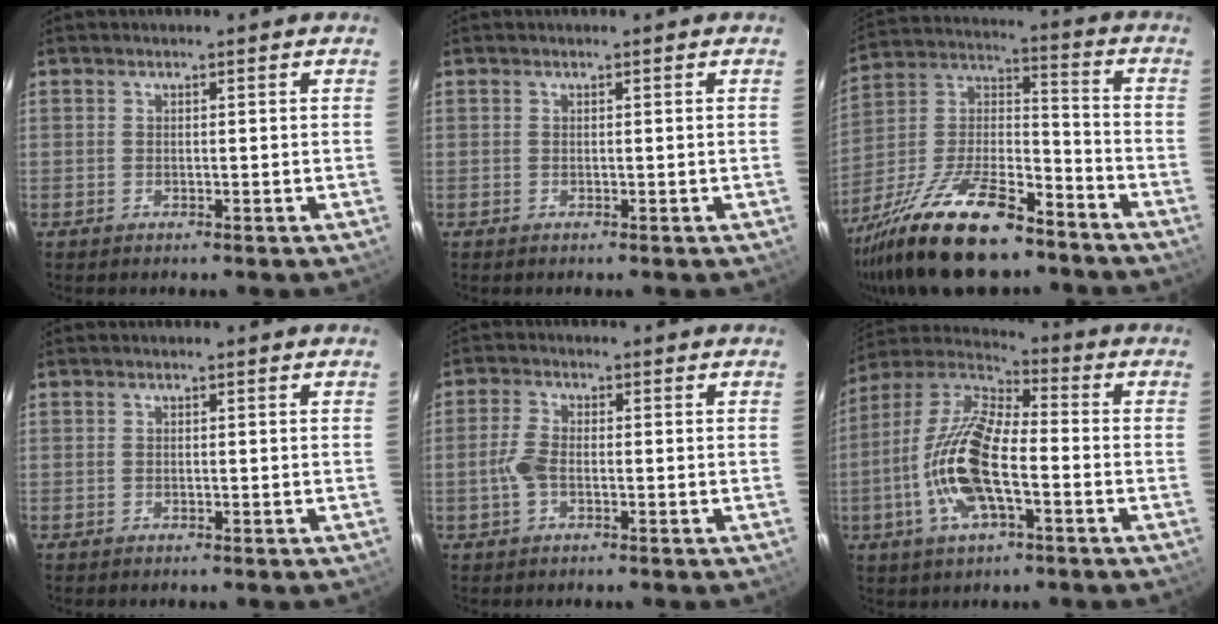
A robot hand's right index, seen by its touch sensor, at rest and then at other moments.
{"total": 0.0}
{"total": 23.5, "force": [-16.6, 7.9, 14.7], "torque": [-0.297, -0.012, -0.283]}
{"total": 0.0}
{"total": 4.0, "force": [-1.0, 2.0, 3.3], "torque": [-0.079, 0.005, -0.020]}
{"total": 16.5, "force": [-4.5, 6.4, 14.6], "torque": [-0.302, 0.000, -0.094]}